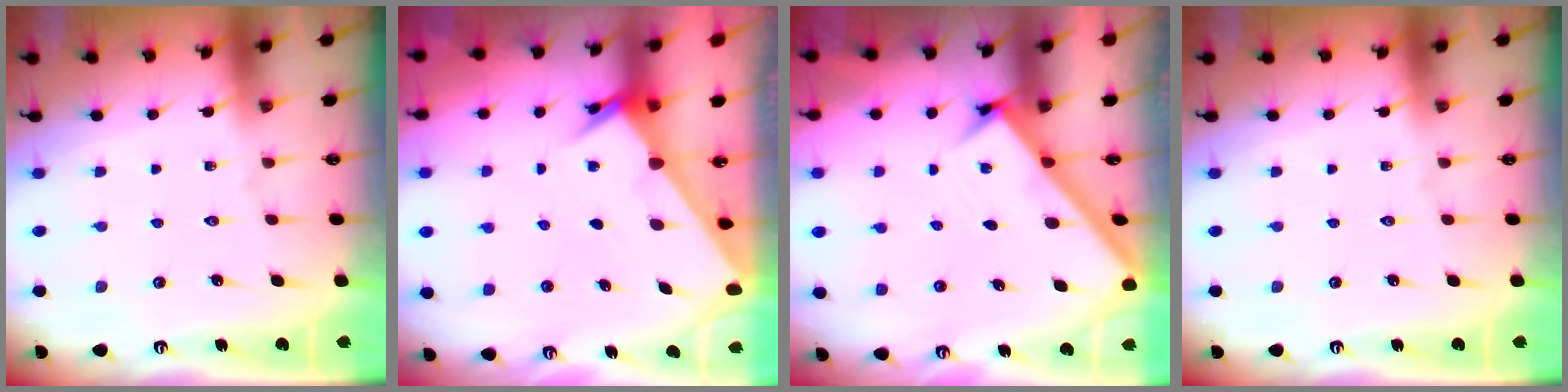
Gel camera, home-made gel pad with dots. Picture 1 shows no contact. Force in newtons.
{"total": 2.6, "press": 2.6, "slide": 0.2}
{"total": 2.9, "press": 2.9, "slide": 0.4}
{"total": 0.0}